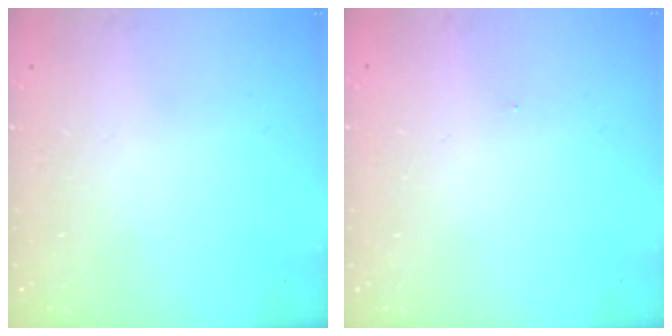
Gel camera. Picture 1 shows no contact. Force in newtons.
{"total": 5.3, "press": 0.3, "slide": 5.2}